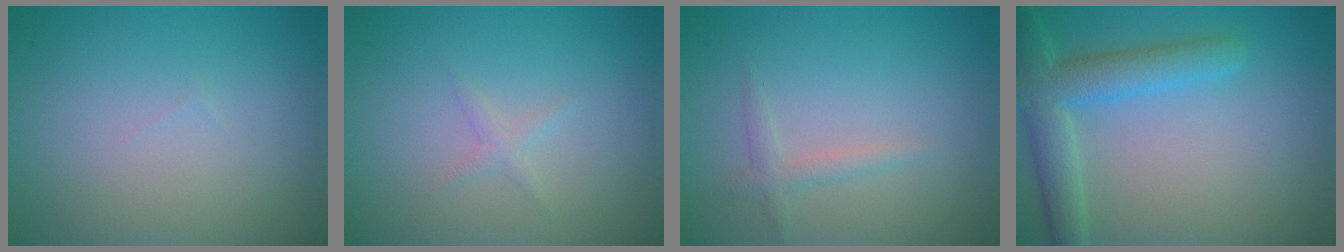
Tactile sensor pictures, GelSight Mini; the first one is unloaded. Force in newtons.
{"total": 0.9, "press": 0.8, "slide": 0.1}
{"total": 1.3, "press": 1.3, "slide": 0.0}
{"total": 5.3, "press": 5.2, "slide": 0.4}